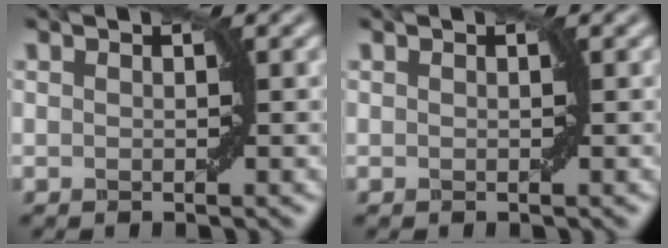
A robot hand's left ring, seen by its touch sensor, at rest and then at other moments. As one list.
[{"total": 0.0}]